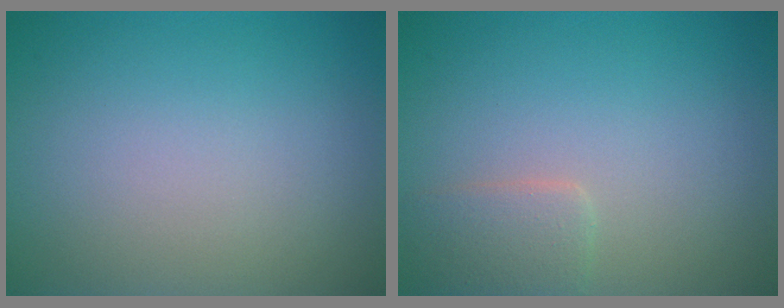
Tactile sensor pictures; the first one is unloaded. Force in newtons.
{"total": 2.1, "press": 2.1, "slide": 0.1}